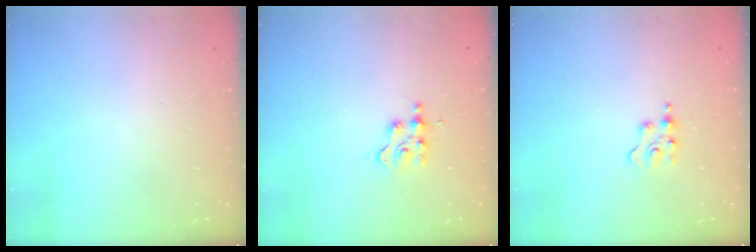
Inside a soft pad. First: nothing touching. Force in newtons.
{"total": 2.9, "press": 2.9, "slide": 0.2}
{"total": 2.8, "press": 2.8, "slide": 0.4}